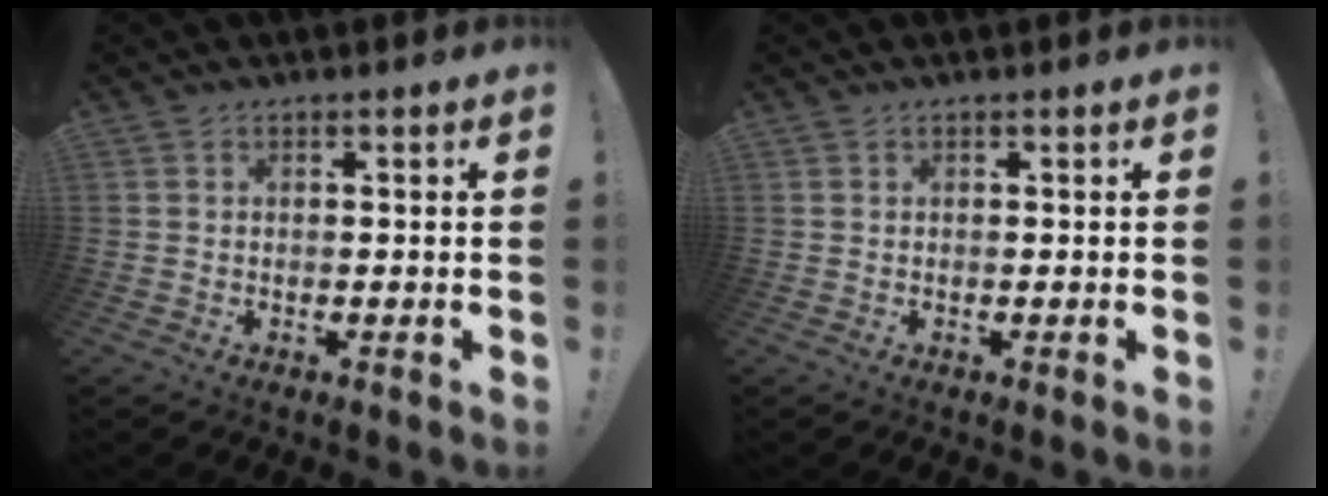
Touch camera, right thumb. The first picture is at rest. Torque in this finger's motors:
{"motor_torque": [0.11, -0.02, 0.13, 0.15, 0.05]}